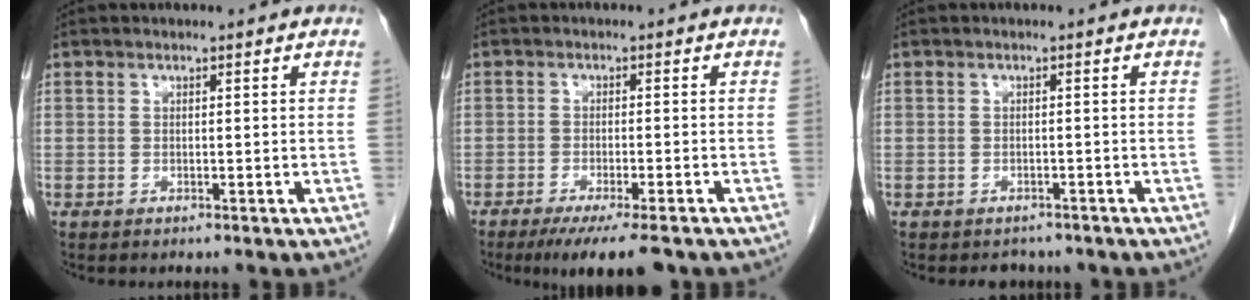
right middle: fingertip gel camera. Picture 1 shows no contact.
{"total": 8.8, "force": [-6.8, 1.0, 5.6], "torque": [-0.072, -0.015, -0.100]}
{"total": 2.4, "force": [-1.9, 1.3, 0.0], "torque": [-0.004, 0.003, -0.028]}